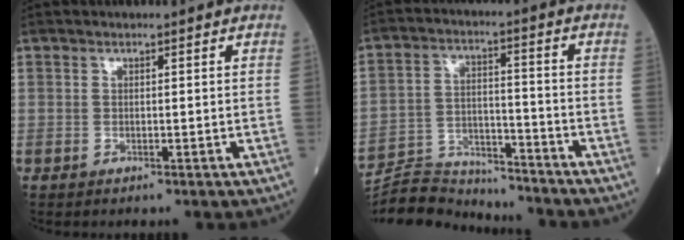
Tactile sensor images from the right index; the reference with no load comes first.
{"total": 11.2, "force": [-11.1, 1.1, 0.2], "torque": [-0.008, 0.028, -0.193]}